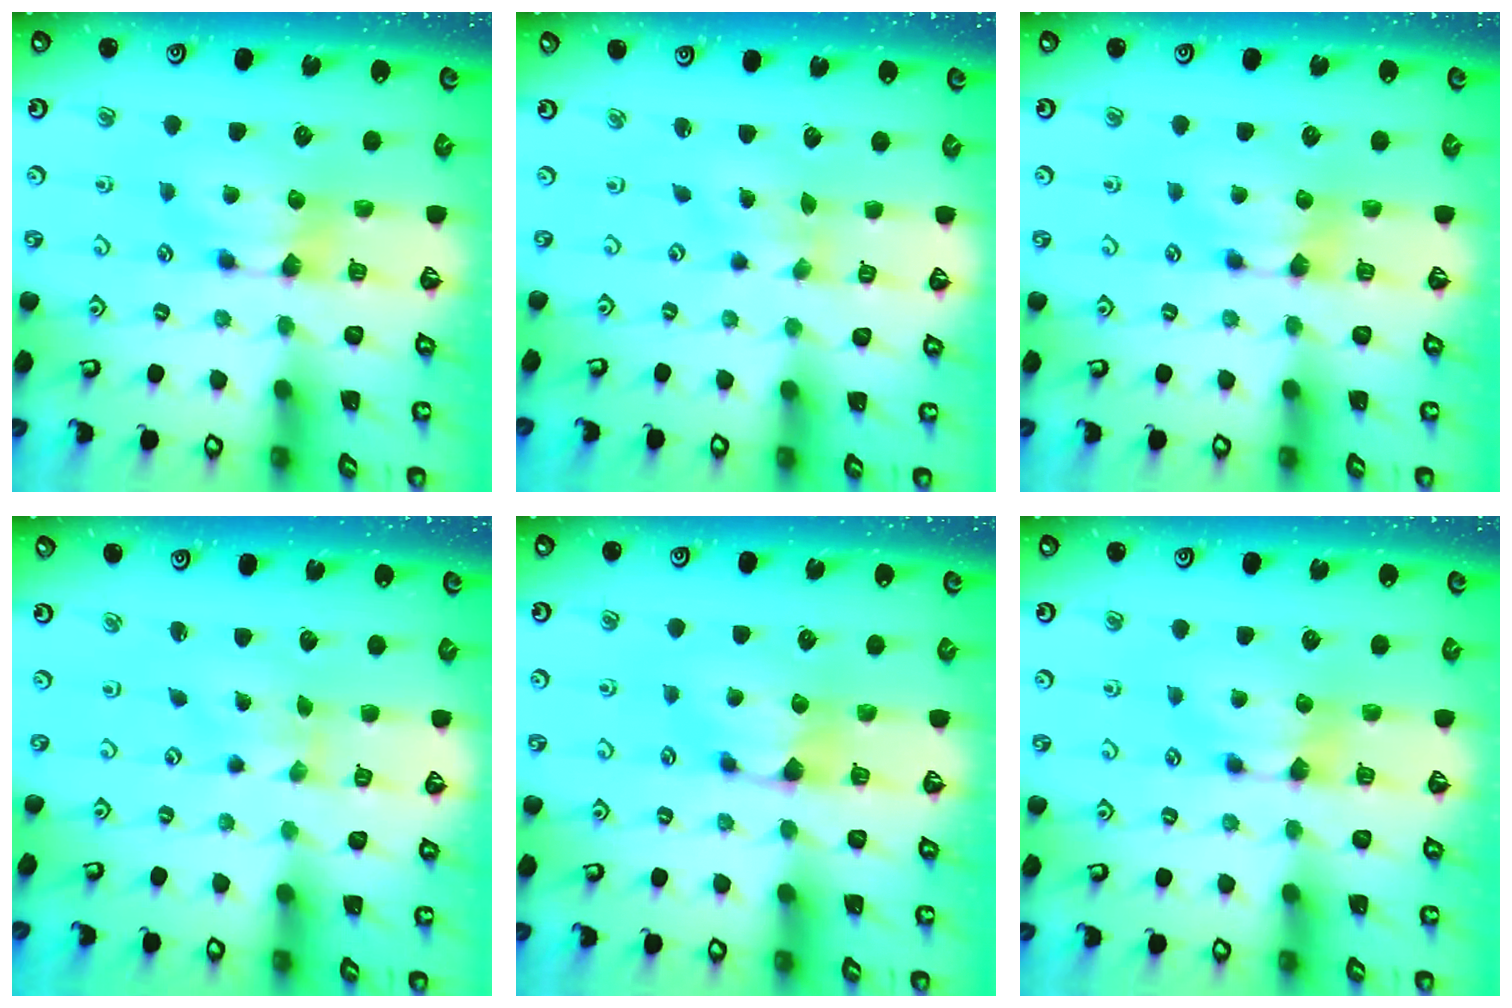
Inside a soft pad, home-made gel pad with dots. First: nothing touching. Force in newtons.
{"total": 2.5, "press": 2.3, "slide": 0.9}
{"total": 0.0}
{"total": 3.6, "press": 3.5, "slide": 1.0}
{"total": 1.0, "press": 0.7, "slide": 0.6}
{"total": 0.0}